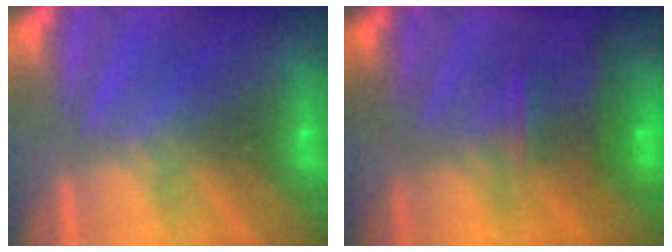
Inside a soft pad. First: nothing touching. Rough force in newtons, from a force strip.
{"total": 10.5}